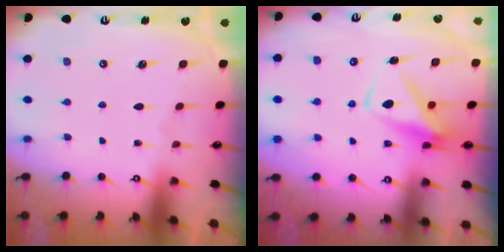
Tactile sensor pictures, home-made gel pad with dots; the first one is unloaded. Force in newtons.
{"total": 7.4, "press": 7.2, "slide": 1.5}